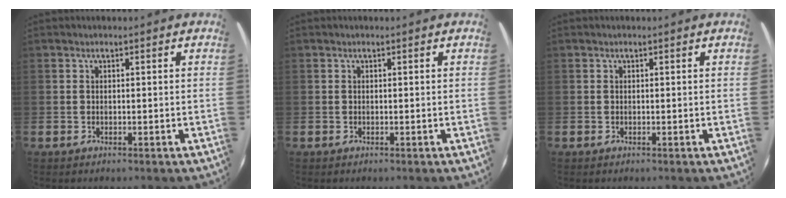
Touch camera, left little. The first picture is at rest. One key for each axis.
{"total": 0.0}
{"total": 0.0}